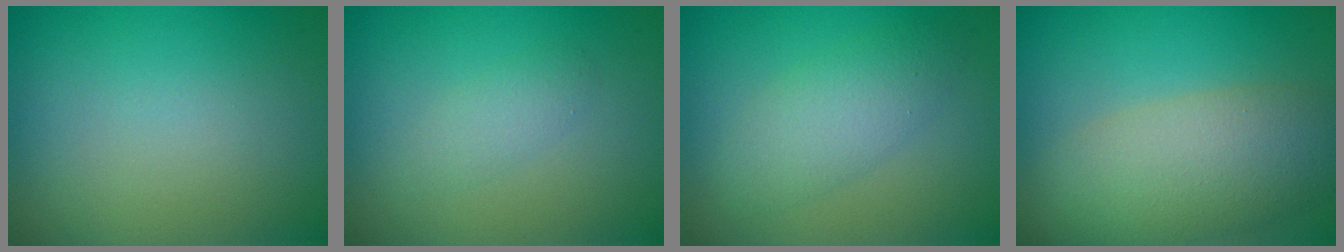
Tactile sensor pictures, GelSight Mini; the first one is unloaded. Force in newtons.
{"total": 1.5, "press": 1.5, "slide": 0.1}
{"total": 3.5, "press": 3.5, "slide": 0.2}
{"total": 6.9, "press": 6.9, "slide": 0.3}